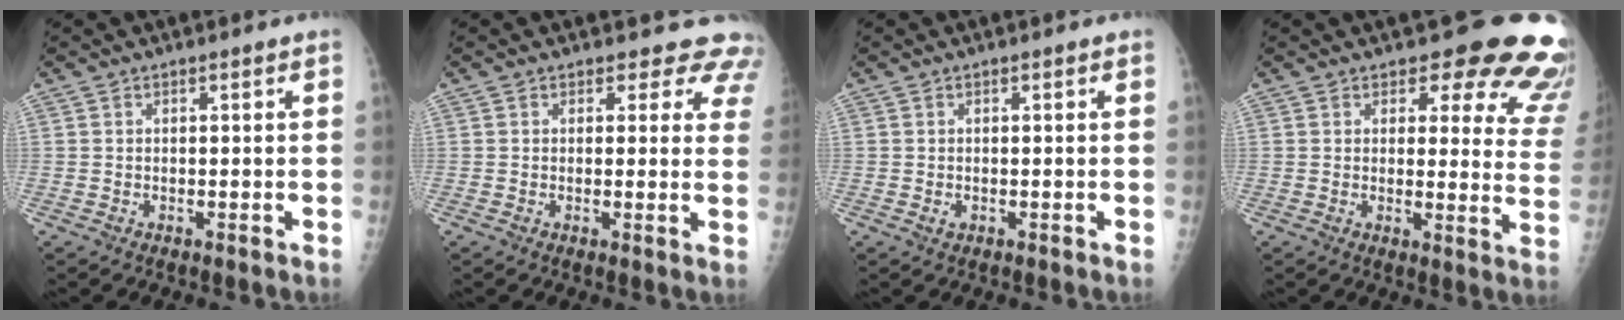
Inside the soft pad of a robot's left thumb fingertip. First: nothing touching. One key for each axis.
{"total": 7.2, "fx": 6.1, "fy": 3.8, "fz": 0.9, "tx": 0.042, "ty": -0.022, "tz": 0.039}
{"total": 0.8, "fx": -0.2, "fy": 0.6, "fz": 0.5, "tx": -0.007, "ty": 0.000, "tz": -0.001}
{"total": 16.1, "fx": 13.1, "fy": 6.3, "fz": 7.0, "tx": -0.018, "ty": -0.092, "tz": 0.121}